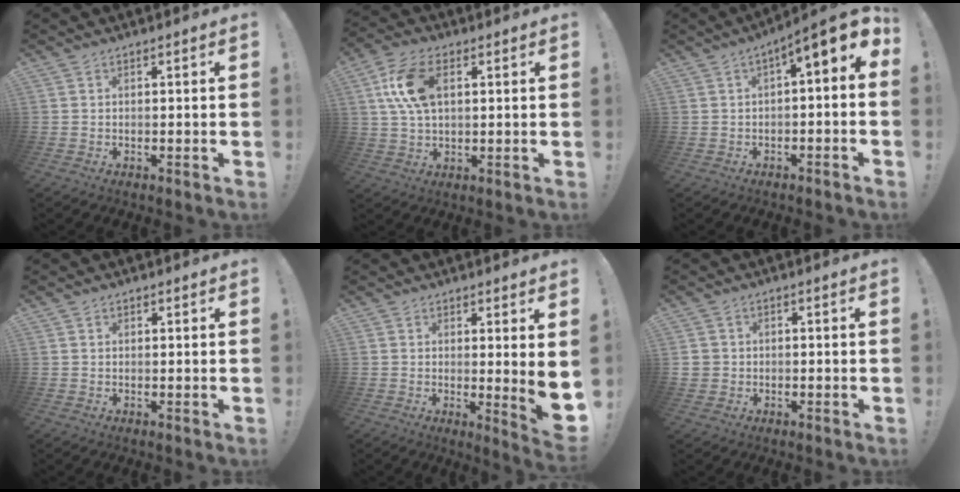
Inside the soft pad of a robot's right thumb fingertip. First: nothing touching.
{"total": 12.7, "force": [3.4, 7.4, 9.8], "torque": [-0.196, 0.002, 0.062]}
{"total": 8.4, "force": [2.9, 1.5, 7.7], "torque": [-0.102, -0.029, 0.044]}
{"total": 0.6, "force": [0.3, 0.5, 0.1], "torque": [0.001, -0.001, 0.006]}
{"total": 5.9, "force": [1.2, 0.0, 5.7], "torque": [-0.065, -0.033, 0.022]}
{"total": 2.6, "force": [-0.1, 2.5, 0.7], "torque": [-0.016, 0.007, 0.001]}